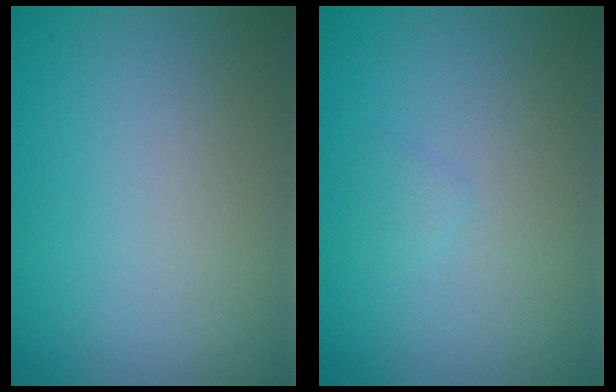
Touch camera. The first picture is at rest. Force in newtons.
{"total": 0.6, "press": 0.6, "slide": 0.1}